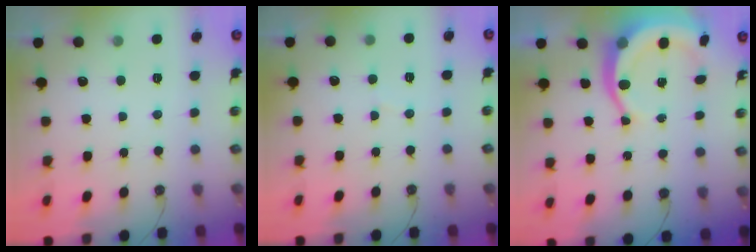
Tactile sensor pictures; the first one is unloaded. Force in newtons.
{"total": 3.0, "press": 2.9, "slide": 0.3}
{"total": 11.1, "press": 10.9, "slide": 2.0}